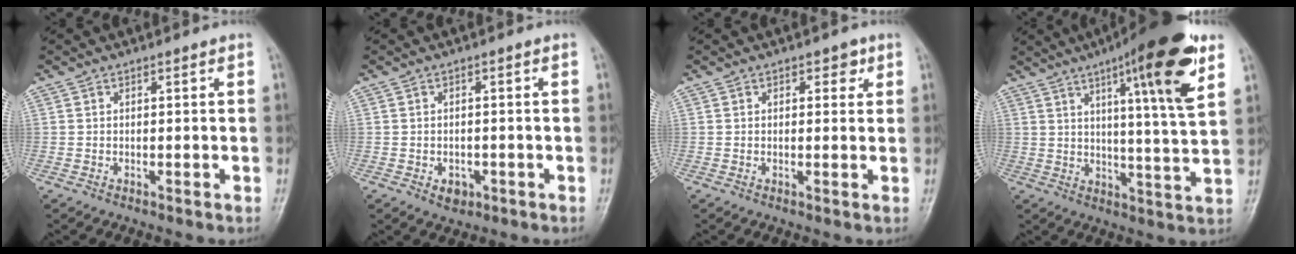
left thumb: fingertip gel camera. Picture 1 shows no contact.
{"total": 2.6, "force": [-1.1, 2.1, 1.2], "torque": [-0.005, 0.003, -0.011]}
{"total": 2.1, "force": [1.0, 1.4, 1.1], "torque": [0.006, -0.002, 0.009]}
{"total": 17.5, "force": [8.7, 2.3, 15.0], "torque": [-0.208, -0.035, 0.122]}